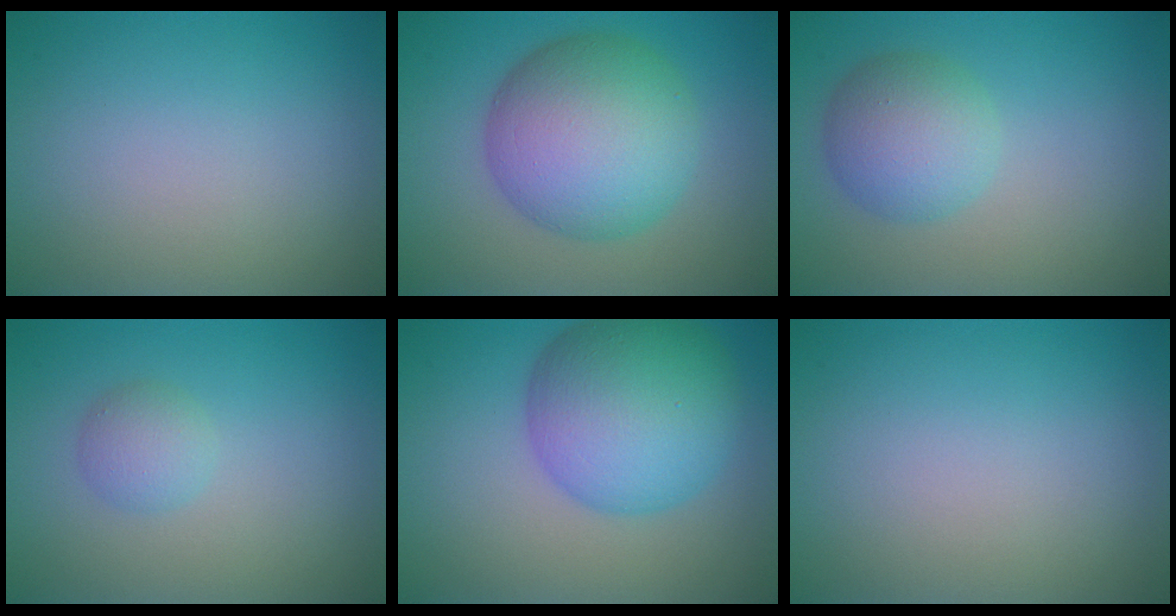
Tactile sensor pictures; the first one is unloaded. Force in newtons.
{"total": 10.1, "press": 10.1, "slide": 0.3}
{"total": 4.4, "press": 4.4, "slide": 0.2}
{"total": 1.8, "press": 1.8, "slide": 0.1}
{"total": 9.9, "press": 9.9, "slide": 0.2}
{"total": 0.0}